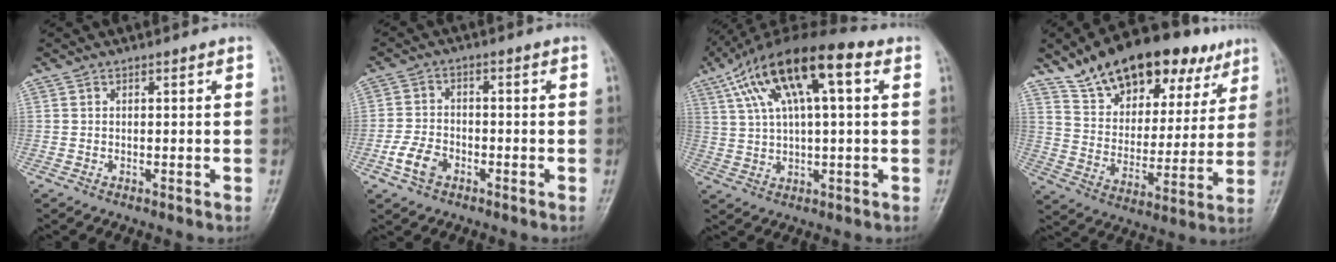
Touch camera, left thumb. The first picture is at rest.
{"total": 5.3, "force": [-2.6, 3.6, 3.0], "torque": [-0.055, 0.015, -0.051]}
{"total": 17.7, "force": [6.8, 6.3, 15.1], "torque": [-0.267, 0.023, 0.113]}
{"total": 23.6, "force": [15.2, 11.8, 13.6], "torque": [-0.172, -0.029, 0.245]}